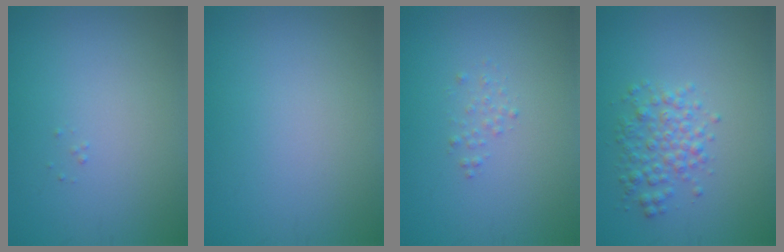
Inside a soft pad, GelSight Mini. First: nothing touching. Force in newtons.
{"total": 0.0}
{"total": 0.8, "press": 0.8, "slide": 0.0}
{"total": 2.9, "press": 2.9, "slide": 0.0}